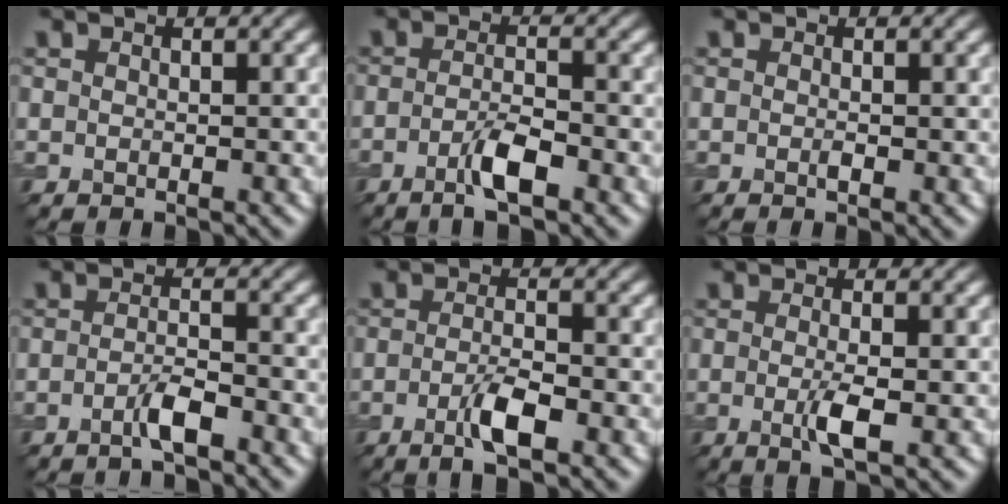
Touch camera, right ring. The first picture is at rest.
{"total": 3.2, "force": [-1.6, 0.6, 2.7], "torque": [-0.051, 0.004, -0.035]}
{"total": 0.7, "force": [-0.2, 0.1, 0.7], "torque": [-0.013, -0.003, -0.004]}
{"total": 2.1, "force": [-1.3, 0.3, 1.6], "torque": [-0.030, 0.006, -0.029]}
{"total": 3.4, "force": [-1.4, 0.8, 3.0], "torque": [-0.059, 0.001, -0.030]}
{"total": 2.8, "force": [-0.5, 0.6, 2.7], "torque": [-0.055, -0.008, -0.010]}